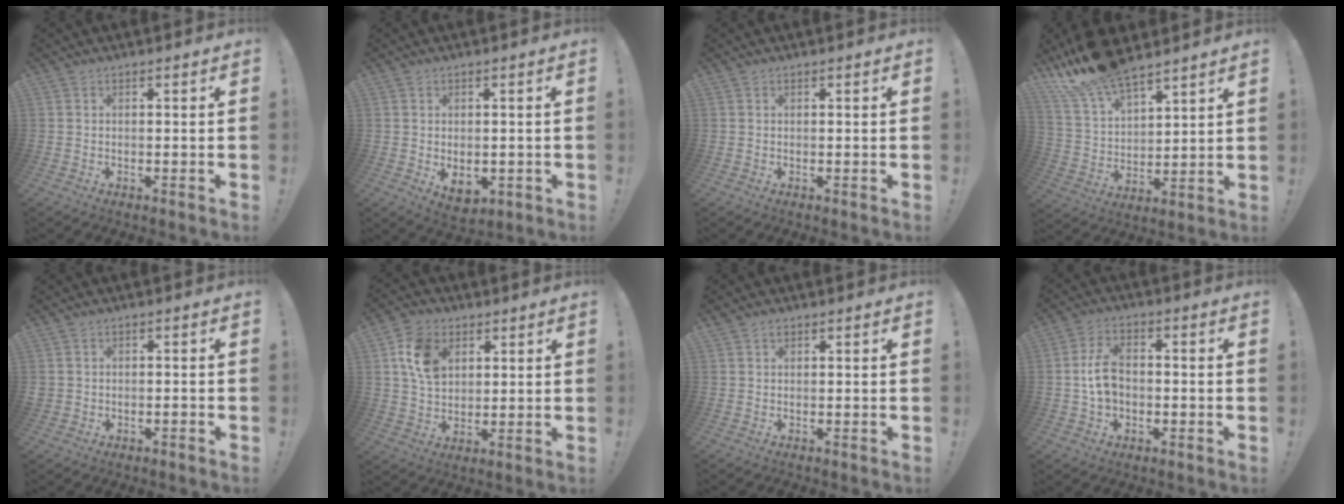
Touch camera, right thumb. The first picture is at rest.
{"total": 4.4, "force": [-0.1, 3.2, 3.1], "torque": [-0.040, 0.000, 0.003]}
{"total": 0.0}
{"total": 16.4, "force": [13.1, 7.3, 6.8], "torque": [-0.140, -0.083, 0.245]}
{"total": 1.6, "force": [-1.0, 1.2, 0.4], "torque": [-0.004, 0.005, -0.018]}
{"total": 11.9, "force": [4.3, 8.8, 6.7], "torque": [-0.103, 0.002, 0.087]}
{"total": 1.0, "force": [0.6, 0.8, 0.3], "torque": [0.000, -0.001, 0.009]}
{"total": 8.4, "force": [-0.6, 6.0, 5.9], "torque": [-0.107, 0.014, -0.010]}